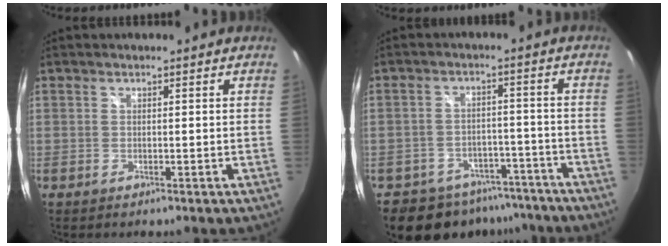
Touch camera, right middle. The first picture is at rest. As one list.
[{"total": 12.4, "force": [-9.6, 7.1, 3.3], "torque": [-0.077, 0.014, -0.120]}]